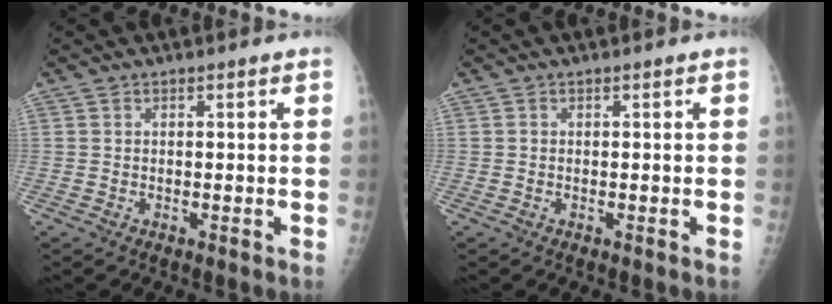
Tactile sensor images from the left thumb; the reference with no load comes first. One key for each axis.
{"total": 0.0}